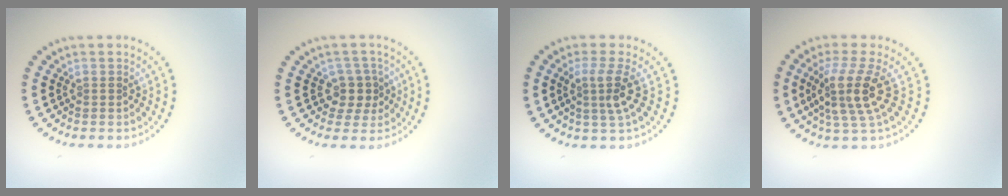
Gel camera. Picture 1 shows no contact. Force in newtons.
{"total": 2.4, "press": 1.9, "slide": 1.5}
{"total": 2.7, "press": 2.0, "slide": 1.8}
{"total": 4.0, "press": 3.0, "slide": 2.6}